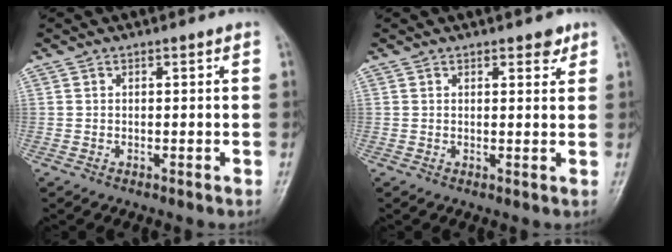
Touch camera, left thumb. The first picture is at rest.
{"total": 2.4, "force": [1.6, 1.1, 1.4], "torque": [-0.005, -0.008, 0.020]}